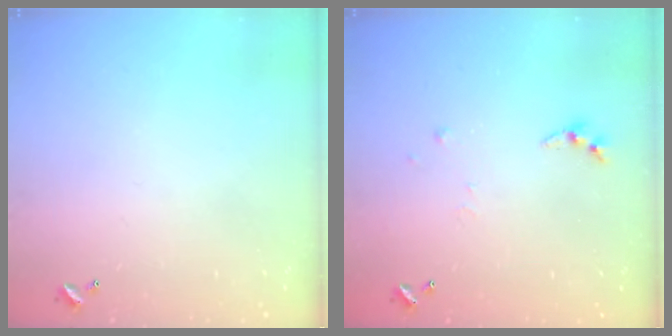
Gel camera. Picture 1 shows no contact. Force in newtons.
{"total": 4.9, "press": 4.9, "slide": 0.4}